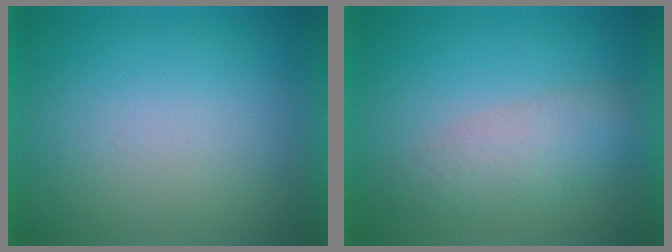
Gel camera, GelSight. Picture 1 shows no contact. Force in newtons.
{"total": 4.3}